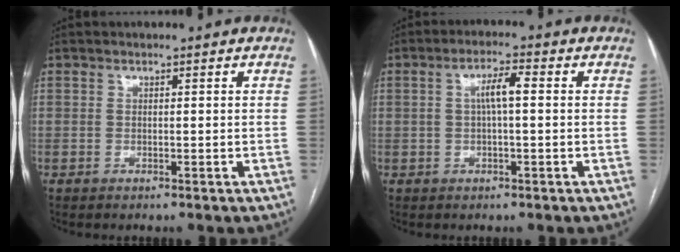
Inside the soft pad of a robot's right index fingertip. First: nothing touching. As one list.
[{"total": 4.1, "force": [0.3, 0.9, 4.0], "torque": [-0.075, 0.016, 0.005]}]